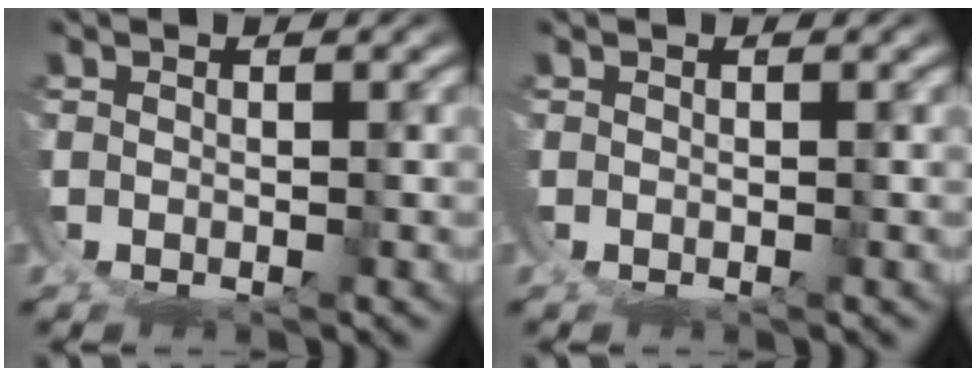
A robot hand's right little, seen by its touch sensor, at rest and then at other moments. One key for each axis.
{"total": 0.0}